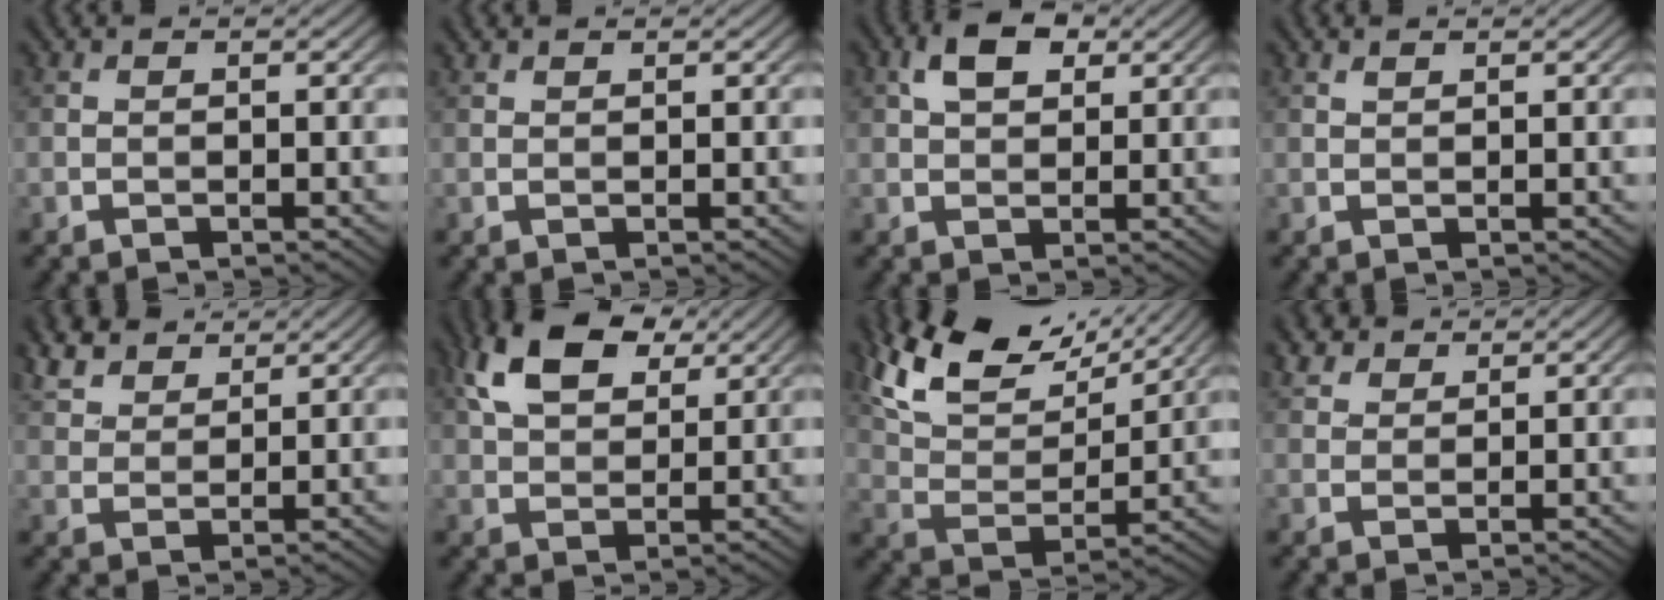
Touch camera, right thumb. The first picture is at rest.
{"total": 0.6, "force": [0.6, 0.1, 0.1], "torque": [-0.006, 0.003, 0.016]}
{"total": 4.7, "force": [2.0, 2.8, 3.3], "torque": [-0.064, 0.008, 0.030]}
{"total": 0.6, "force": [0.5, 0.1, 0.3], "torque": [-0.008, 0.001, 0.012]}
{"total": 5.9, "force": [4.6, 2.5, 2.6], "torque": [-0.068, 0.012, 0.096]}
{"total": 10.0, "force": [5.1, 5.5, 6.7], "torque": [-0.148, 0.016, 0.097]}
{"total": 14.2, "force": [9.8, 5.9, 8.4], "torque": [-0.187, 0.013, 0.165]}
{"total": 2.9, "force": [2.3, 1.5, 1.0], "torque": [-0.026, 0.007, 0.051]}